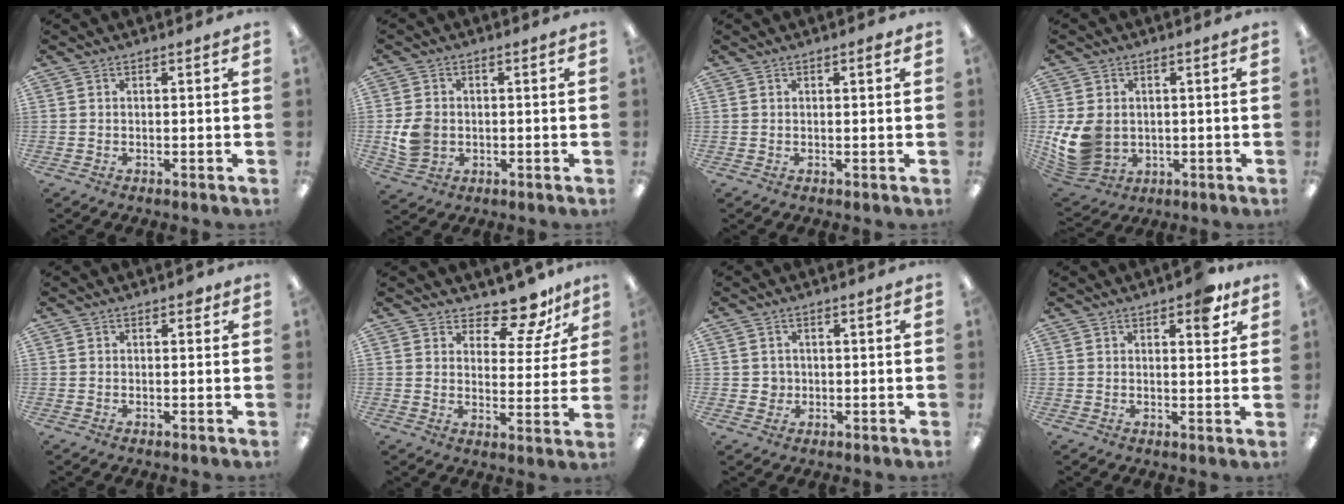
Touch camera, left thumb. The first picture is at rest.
{"total": 6.3, "force": [-0.6, 5.4, 3.3], "torque": [-0.056, 0.005, -0.009]}
{"total": 0.9, "force": [0.5, 0.3, 0.6], "torque": [-0.013, 0.003, 0.009]}
{"total": 11.4, "force": [-0.4, 9.2, 6.6], "torque": [-0.156, 0.001, -0.004]}
{"total": 1.3, "force": [0.6, 0.8, 0.8], "torque": [-0.009, 0.000, 0.008]}
{"total": 10.1, "force": [8.7, 3.7, 3.6], "torque": [-0.050, -0.066, 0.157]}
{"total": 2.3, "force": [0.2, 2.3, 0.3], "torque": [-0.003, 0.001, -0.002]}
{"total": 6.1, "force": [3.8, 2.5, 4.0], "torque": [-0.041, -0.014, 0.058]}